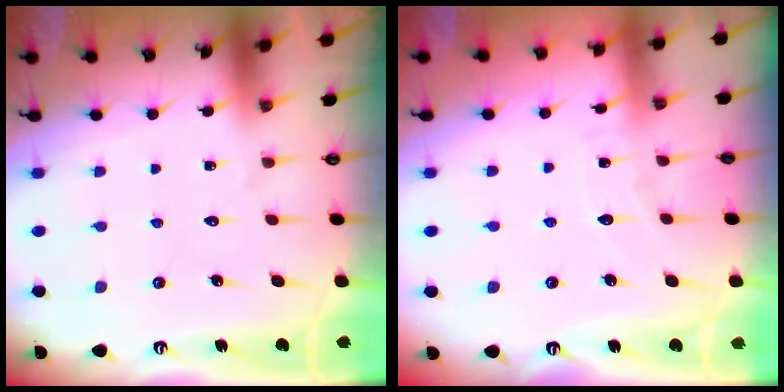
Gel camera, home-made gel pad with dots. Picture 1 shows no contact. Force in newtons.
{"total": 3.3, "press": 3.3, "slide": 0.4}